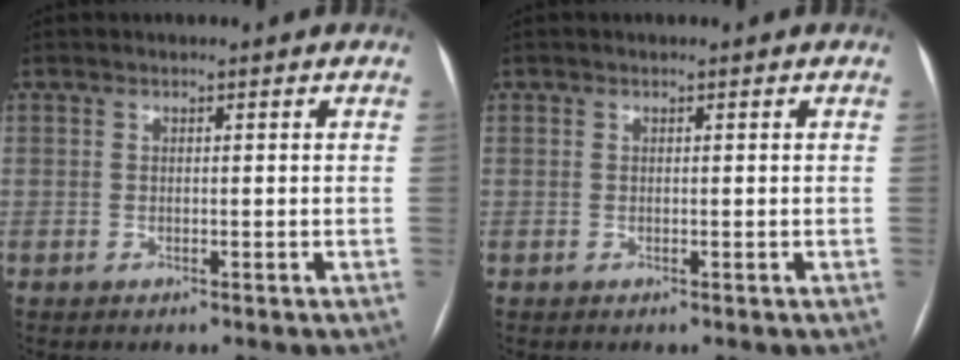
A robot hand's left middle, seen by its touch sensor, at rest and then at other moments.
{"total": 0.0}